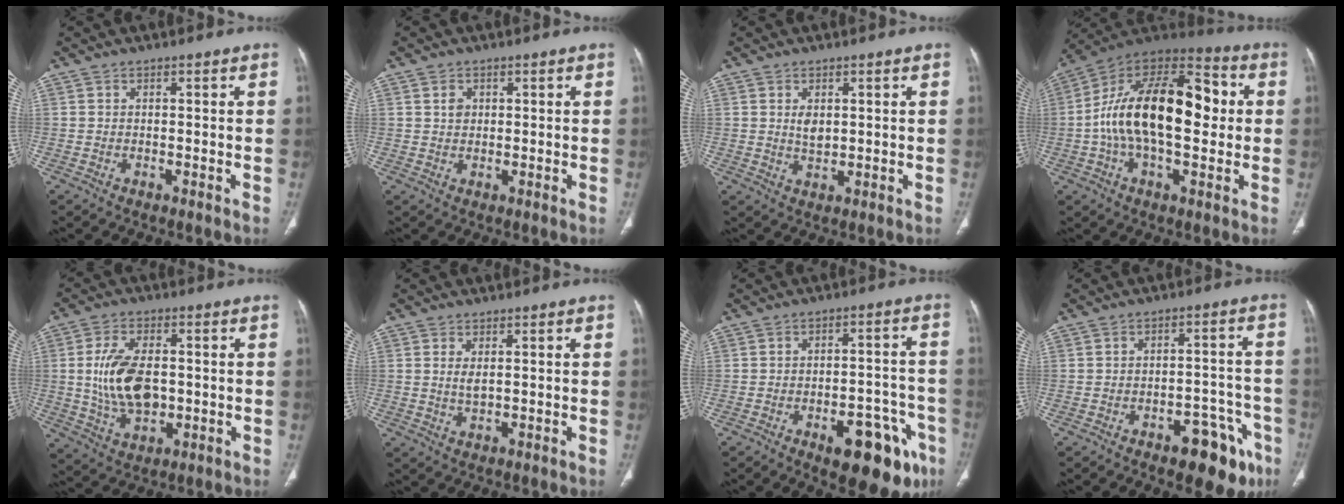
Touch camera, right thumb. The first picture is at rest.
{"total": 2.1, "force": [0.7, 1.7, 1.0], "torque": [-0.011, -0.003, 0.013]}
{"total": 3.0, "force": [0.8, 1.8, 2.3], "torque": [-0.034, -0.008, 0.020]}
{"total": 24.2, "force": [1.1, 12.5, 20.7], "torque": [-0.342, 0.036, 0.010]}
{"total": 12.3, "force": [0.2, 7.2, 9.9], "torque": [-0.182, -0.002, 0.013]}
{"total": 2.3, "force": [0.6, 1.0, 2.0], "torque": [-0.039, -0.006, 0.017]}
{"total": 16.2, "force": [-8.1, 7.0, 12.1], "torque": [-0.095, 0.047, -0.095]}
{"total": 12.4, "force": [-6.9, 5.8, 8.5], "torque": [-0.070, 0.044, -0.084]}